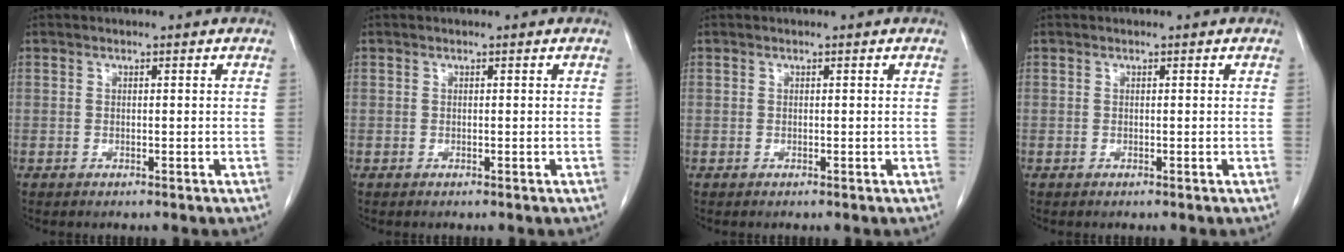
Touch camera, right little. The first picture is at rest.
{"total": 0.0}
{"total": 0.0}
{"total": 0.0}